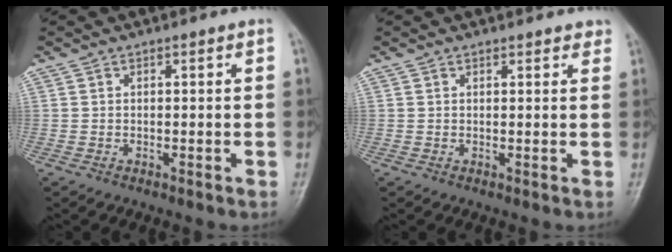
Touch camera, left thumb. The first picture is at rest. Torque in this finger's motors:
{"motor_torque": [-0.07, -0.03, -0.15, -0.13, 0.01]}